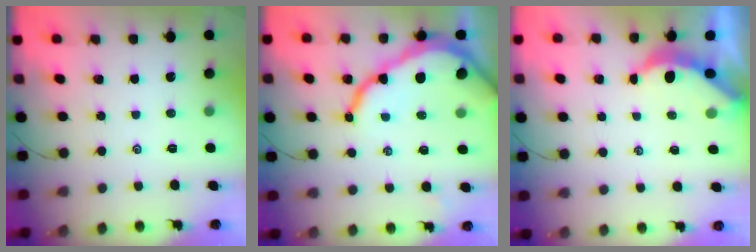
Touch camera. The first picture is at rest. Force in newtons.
{"total": 16.5, "press": 16.4, "slide": 1.5}
{"total": 3.8, "press": 3.8, "slide": 0.4}